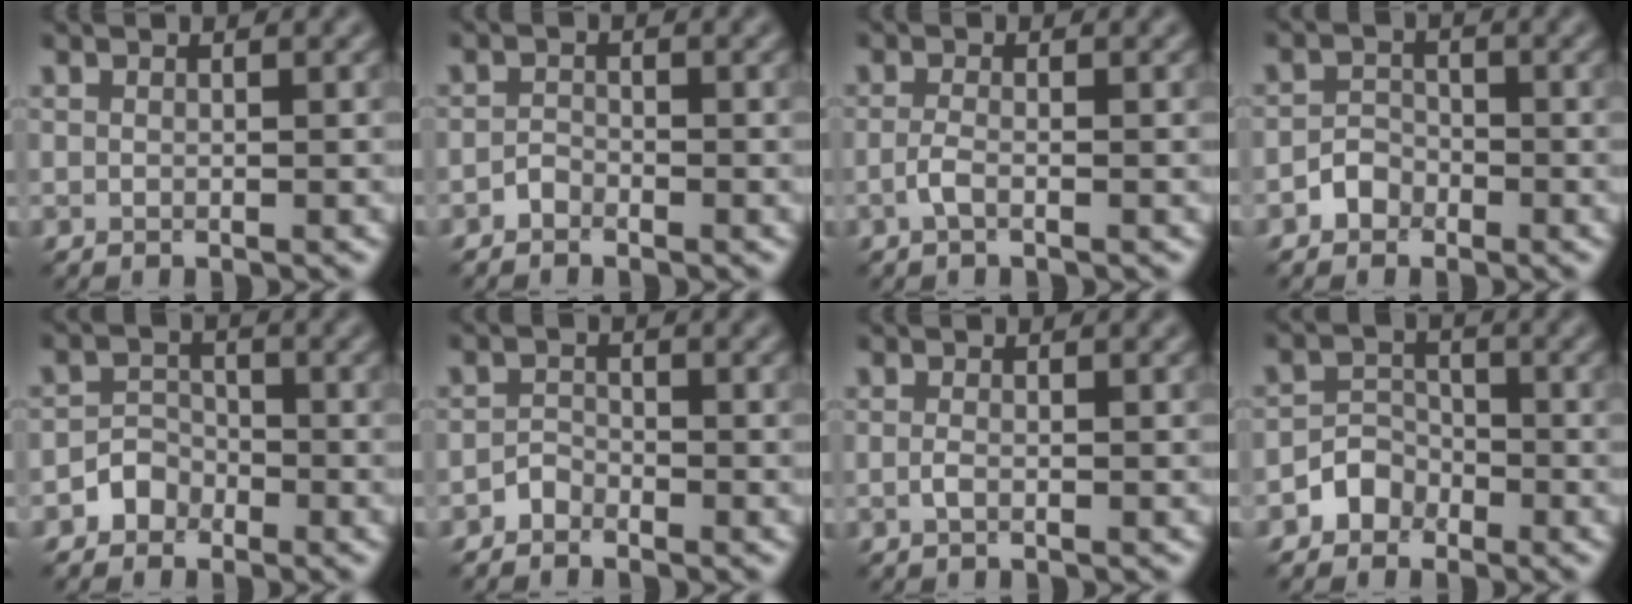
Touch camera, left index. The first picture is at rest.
{"total": 1.0, "force": [-0.8, 0.5, 0.3], "torque": [-0.003, 0.003, -0.018]}
{"total": 1.4, "force": [-0.6, 0.4, 1.1], "torque": [-0.026, 0.001, -0.016]}
{"total": 1.8, "force": [-1.2, 1.3, 0.5], "torque": [-0.002, 0.009, -0.023]}
{"total": 2.1, "force": [-1.3, 1.6, 0.3], "torque": [0.004, 0.011, -0.027]}
{"total": 1.3, "force": [-1.1, 0.6, 0.2], "torque": [-0.001, 0.007, -0.023]}
{"total": 0.7, "force": [-0.3, 0.2, 0.6], "torque": [-0.016, -0.002, -0.007]}
{"total": 2.4, "force": [-1.5, 1.8, 0.4], "torque": [0.004, 0.012, -0.031]}